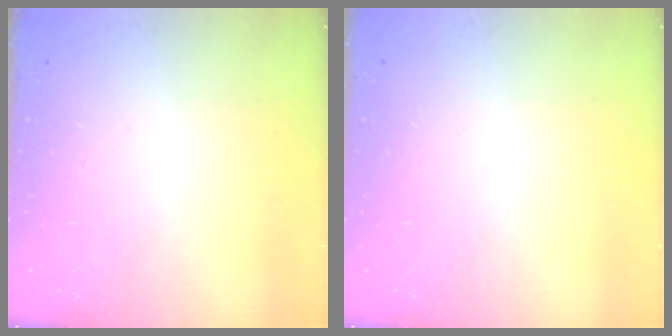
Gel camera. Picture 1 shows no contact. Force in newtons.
{"total": 0.0}